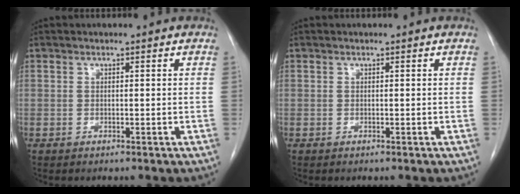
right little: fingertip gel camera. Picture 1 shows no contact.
{"total": 0.0}